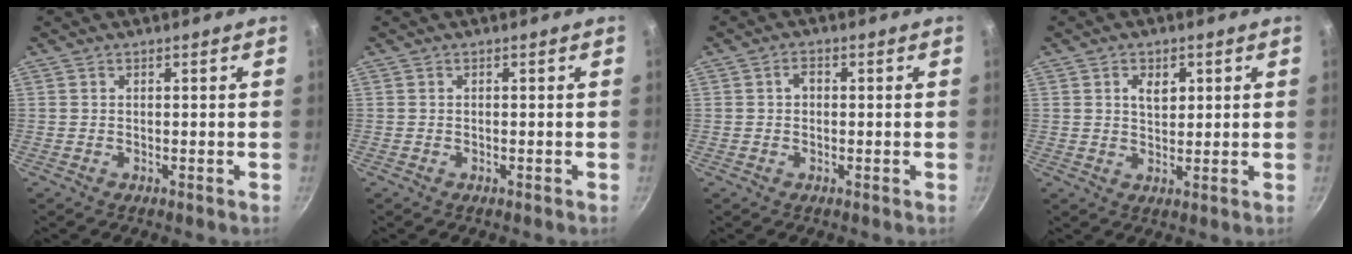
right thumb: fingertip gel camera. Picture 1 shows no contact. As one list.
[{"total": 0.0}, {"total": 1.9, "force": [0.2, 1.5, 1.3], "torque": [-0.016, 0.006, 0.001]}, {"total": 4.3, "force": [1.5, 2.8, 2.9], "torque": [-0.032, -0.006, 0.025]}]